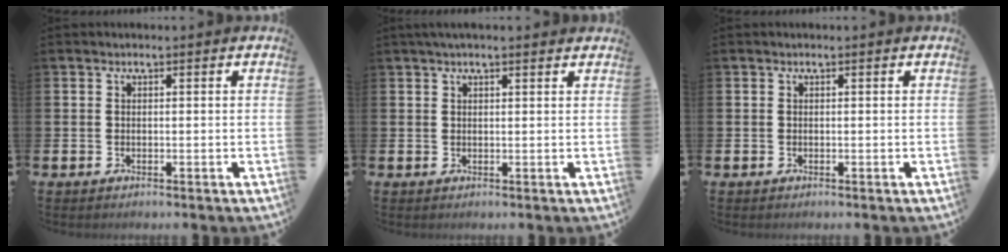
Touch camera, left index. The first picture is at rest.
{"total": 1.8, "force": [1.5, 0.2, 1.1], "torque": [-0.018, 0.004, 0.026]}
{"total": 0.0}